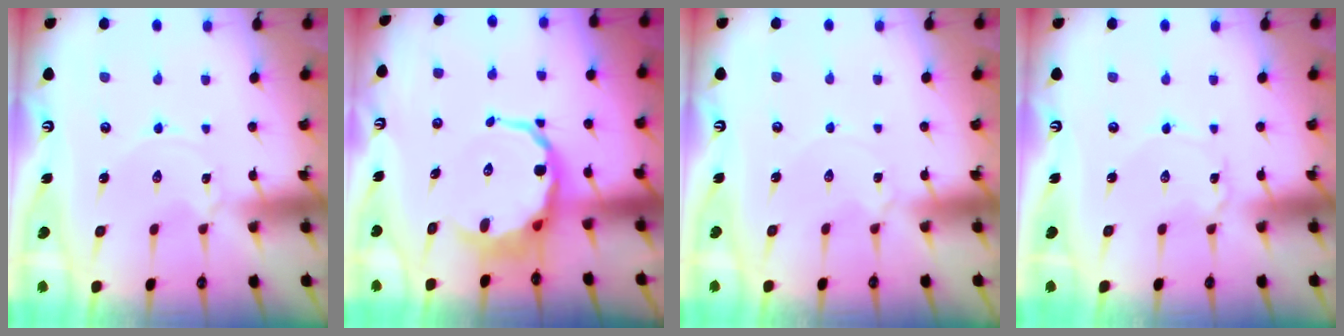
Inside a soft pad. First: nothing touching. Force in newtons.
{"total": 9.6, "press": 9.2, "slide": 2.7}
{"total": 1.1, "press": 1.0, "slide": 0.4}
{"total": 2.0, "press": 2.0, "slide": 0.2}